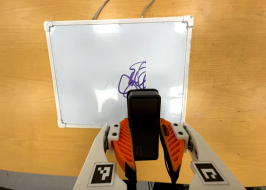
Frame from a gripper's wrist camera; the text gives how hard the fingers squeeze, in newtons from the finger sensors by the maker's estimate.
{"total": 7.3, "left": 6.1, "right": 8.5}